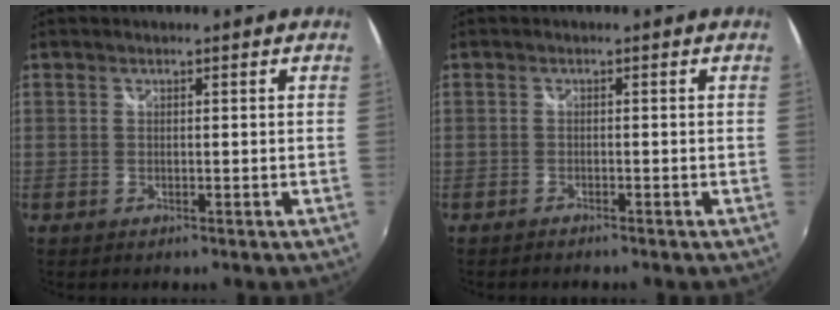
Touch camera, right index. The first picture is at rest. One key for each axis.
{"total": 1.2, "fx": -1.2, "fy": 0.1, "fz": 0.4, "tx": -0.015, "ty": -0.004, "tz": -0.022}